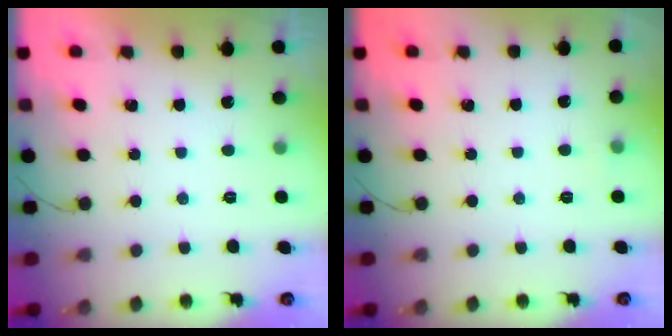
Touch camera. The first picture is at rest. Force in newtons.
{"total": 3.3, "press": 3.1, "slide": 1.1}